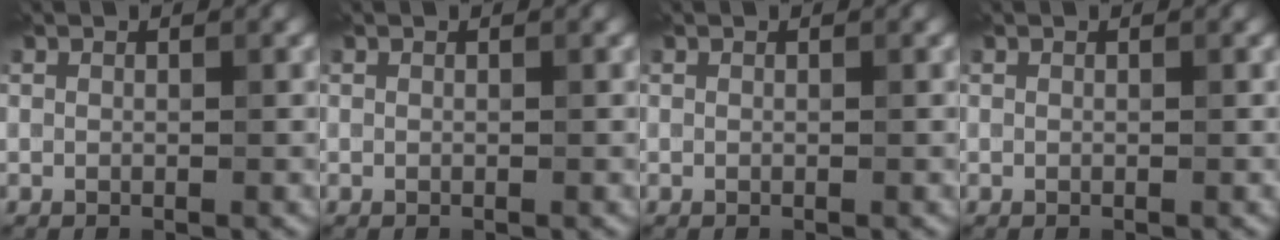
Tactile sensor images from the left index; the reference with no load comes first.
{"total": 0.0}
{"total": 0.0}
{"total": 0.0}